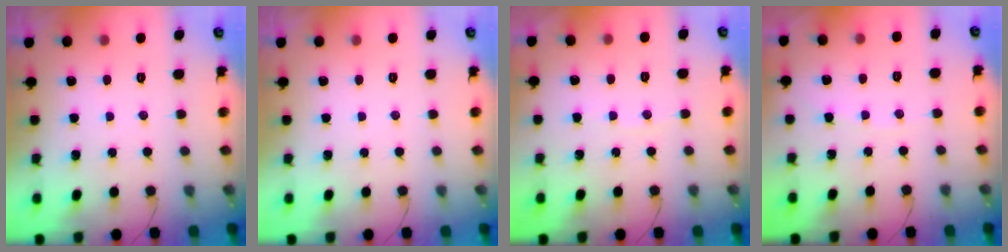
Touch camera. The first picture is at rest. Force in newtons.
{"total": 0.0}
{"total": 2.0, "press": 2.0, "slide": 0.3}
{"total": 1.8, "press": 1.8, "slide": 0.3}